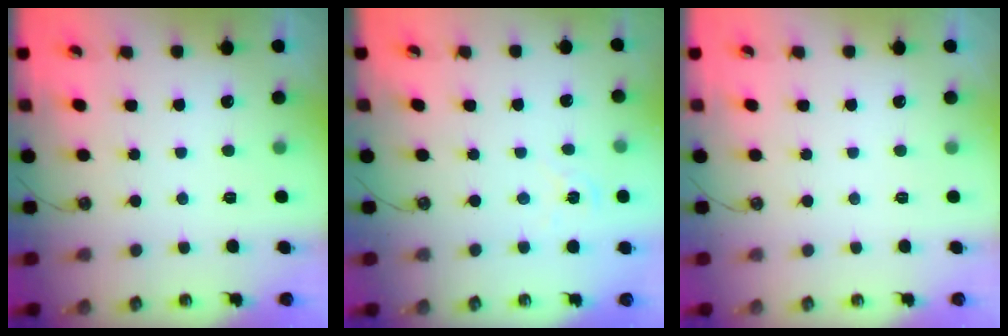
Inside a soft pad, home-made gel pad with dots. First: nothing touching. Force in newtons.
{"total": 1.6, "press": 1.5, "slide": 0.3}
{"total": 0.0}